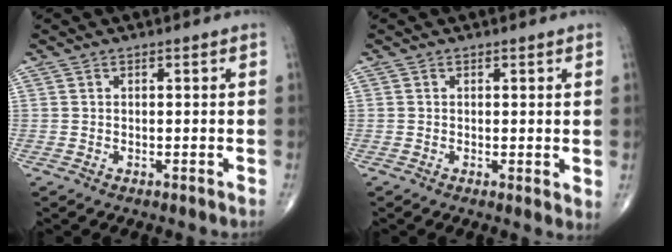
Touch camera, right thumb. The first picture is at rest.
{"total": 1.9, "force": [0.3, 0.7, 1.8], "torque": [-0.028, -0.009, 0.000]}